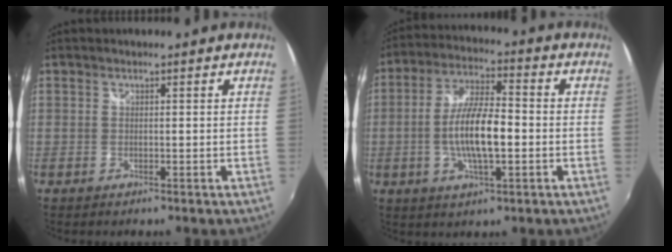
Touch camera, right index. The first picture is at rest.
{"total": 11.5, "force": [-2.0, 3.4, 10.8], "torque": [-0.213, 0.002, -0.037]}